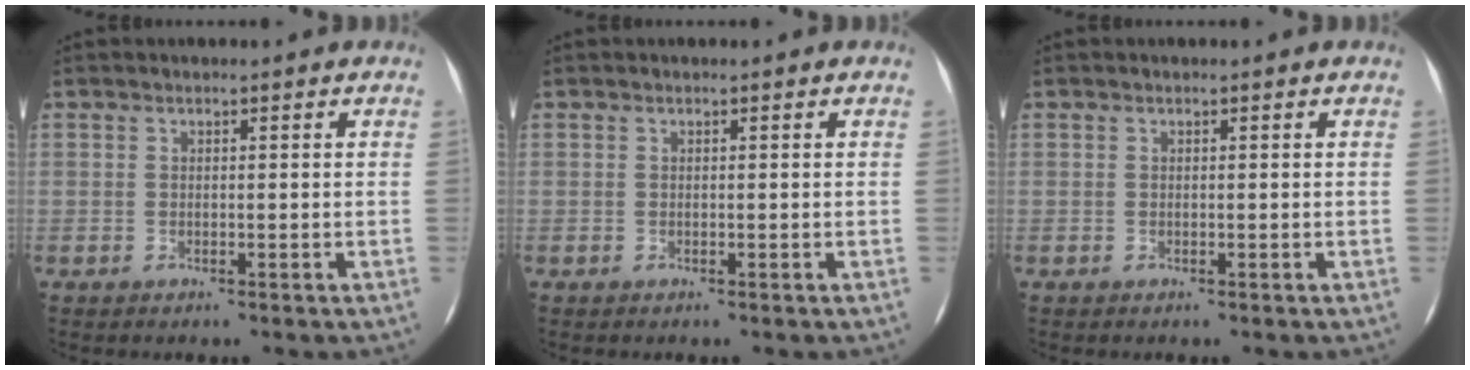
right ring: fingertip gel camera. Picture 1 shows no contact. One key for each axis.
{"total": 0.0}
{"total": 0.0}